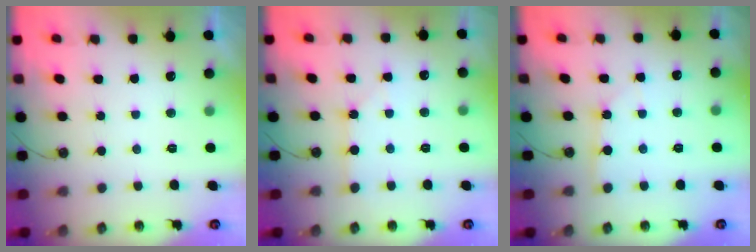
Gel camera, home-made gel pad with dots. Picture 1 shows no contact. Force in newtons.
{"total": 1.8, "press": 1.8, "slide": 0.3}
{"total": 2.3, "press": 2.3, "slide": 0.3}